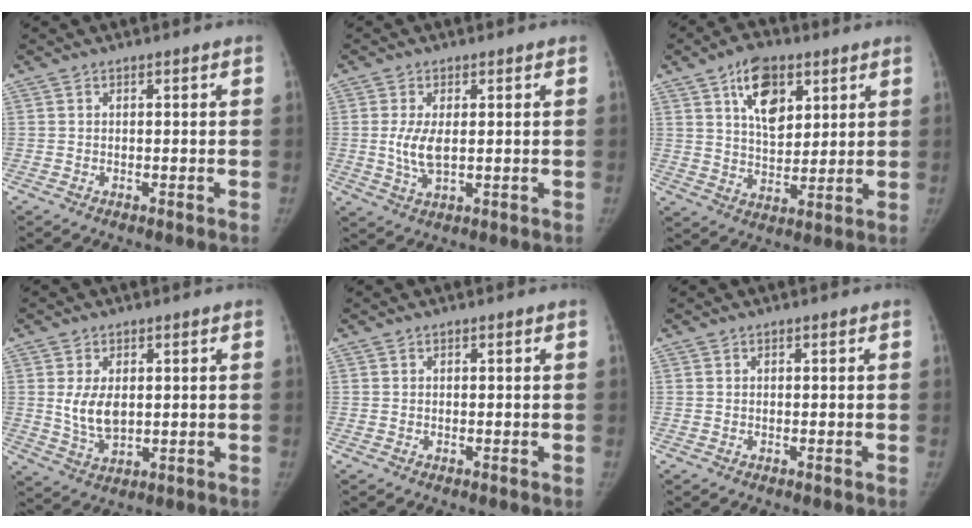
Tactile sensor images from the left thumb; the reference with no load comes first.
{"total": 5.3, "force": [0.3, 2.4, 4.7], "torque": [-0.099, -0.010, 0.010]}
{"total": 11.2, "force": [5.3, 6.4, 7.5], "torque": [-0.094, -0.025, 0.092]}
{"total": 6.7, "force": [0.9, 4.1, 5.3], "torque": [-0.090, -0.012, 0.027]}
{"total": 0.0}
{"total": 0.0}